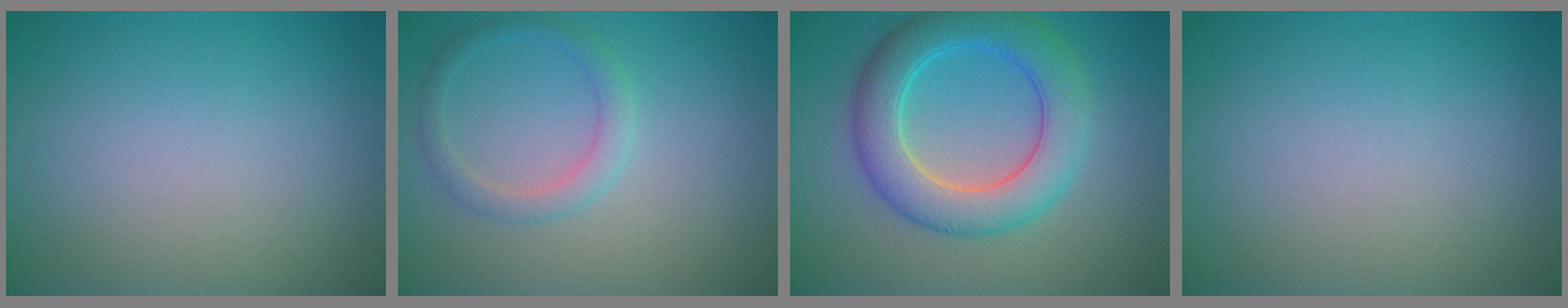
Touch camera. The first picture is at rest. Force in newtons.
{"total": 2.0, "press": 2.0, "slide": 0.1}
{"total": 6.5, "press": 6.5, "slide": 0.0}
{"total": 0.0}